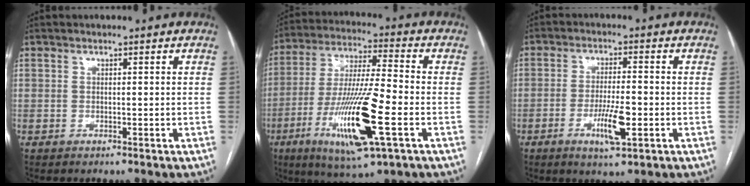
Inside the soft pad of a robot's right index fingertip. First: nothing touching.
{"total": 17.7, "force": [-6.1, 1.8, 16.6], "torque": [-0.332, -0.026, -0.105]}
{"total": 6.6, "force": [-2.3, 1.1, 6.0], "torque": [-0.114, -0.008, -0.037]}